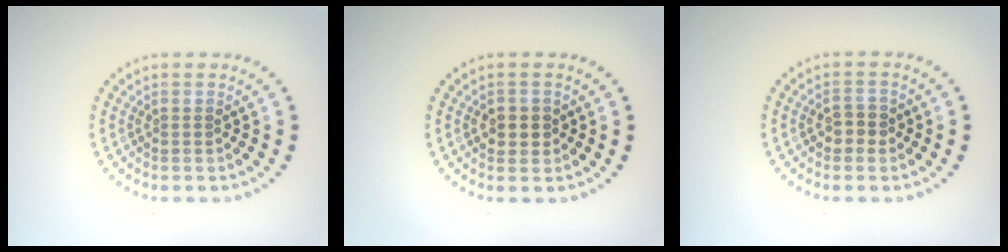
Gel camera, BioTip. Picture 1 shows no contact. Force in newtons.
{"total": 2.0, "press": 1.9, "slide": 0.5}
{"total": 1.8, "press": 1.8, "slide": 0.4}